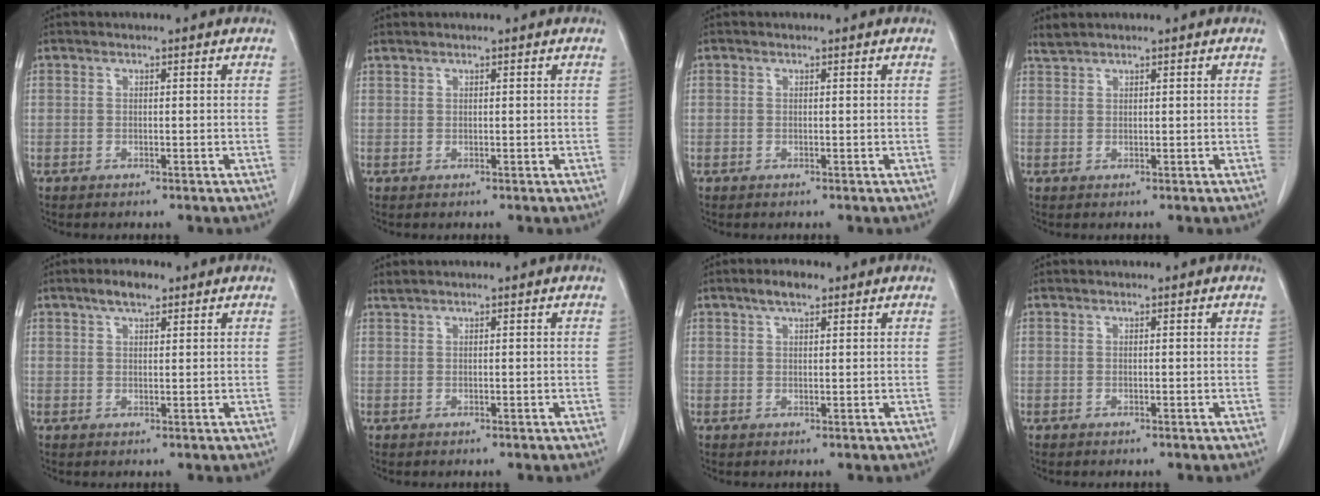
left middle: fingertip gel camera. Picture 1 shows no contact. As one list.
[{"total": 0.6, "force": [0.6, 0.0, 0.1], "torque": [-0.007, 0.005, 0.017]}, {"total": 0.0}, {"total": 1.3, "force": [1.3, -0.1, 0.1], "torque": [-0.005, 0.008, 0.031]}, {"total": 3.5, "force": [2.4, 1.2, 2.3], "torque": [-0.045, 0.008, 0.040]}, {"total": 0.6, "force": [0.6, -0.1, 0.1], "torque": [-0.009, 0.009, 0.017]}, {"total": 3.1, "force": [2.1, 1.0, 2.1], "torque": [-0.042, 0.008, 0.036]}, {"total": 0.0}]